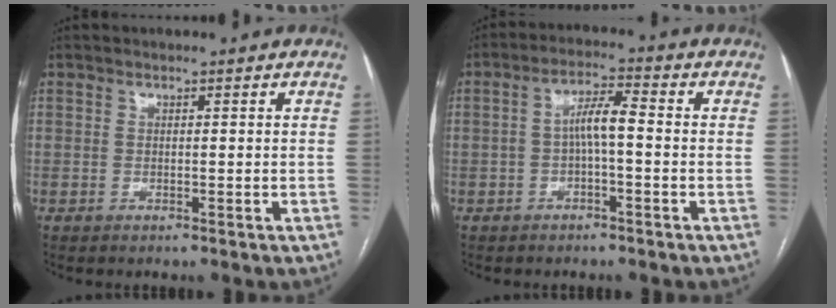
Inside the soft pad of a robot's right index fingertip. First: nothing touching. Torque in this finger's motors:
{"motor_torque": [0.16, -0.05, 0.15, 0.10]}